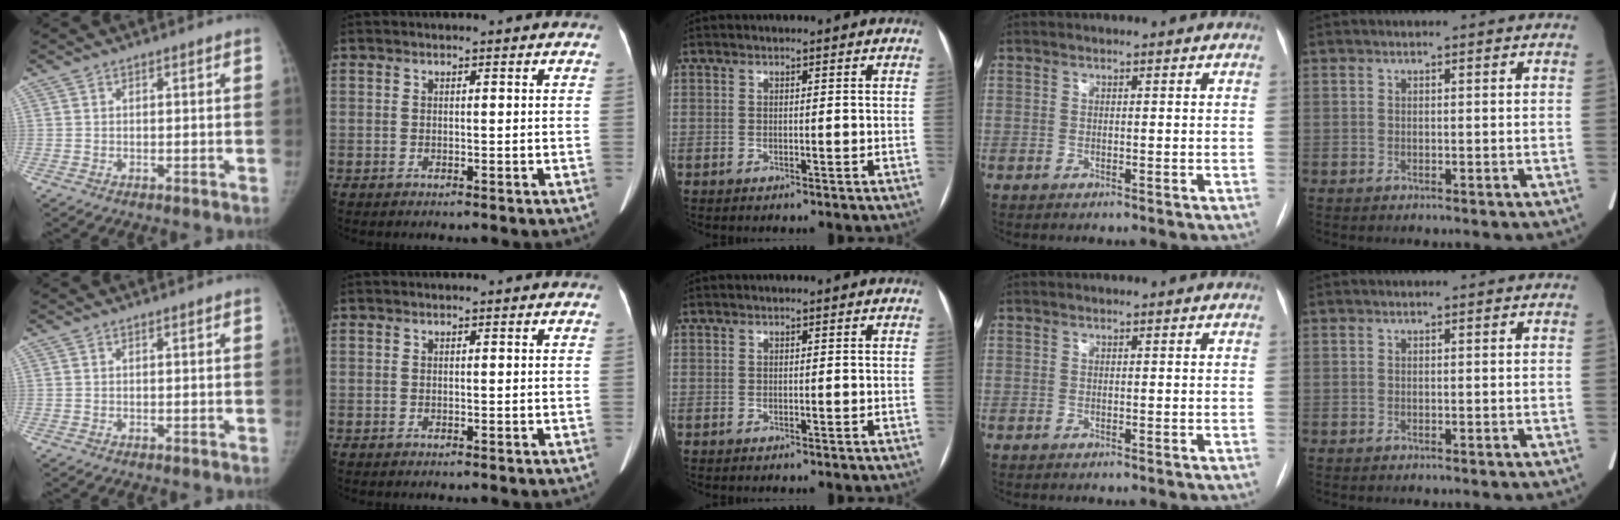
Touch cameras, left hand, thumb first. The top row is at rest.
{}